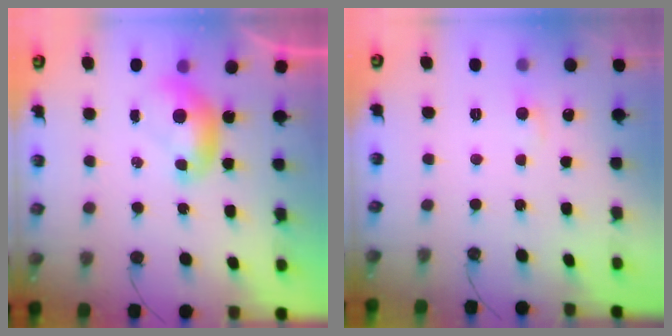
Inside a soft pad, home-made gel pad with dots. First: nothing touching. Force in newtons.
{"total": 0.8, "press": 0.0, "slide": 0.8}